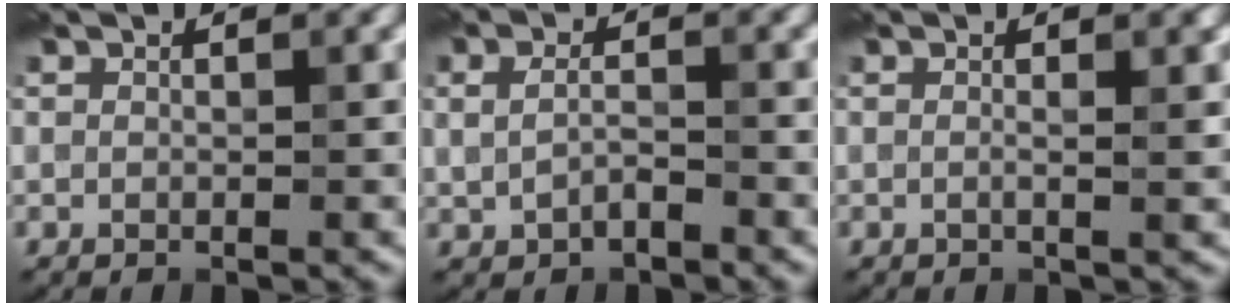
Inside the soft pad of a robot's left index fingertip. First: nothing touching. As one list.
[{"total": 2.1, "force": [-0.5, 1.1, 1.8], "torque": [-0.048, 0.007, -0.010]}, {"total": 1.9, "force": [0.4, 0.2, 1.8], "torque": [-0.020, -0.002, -0.008]}]